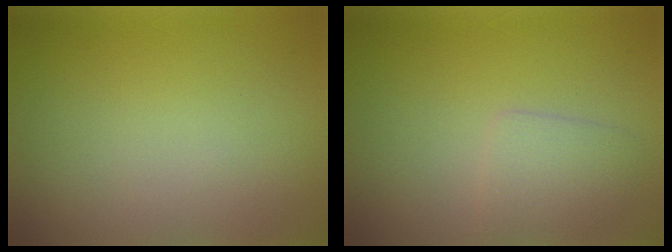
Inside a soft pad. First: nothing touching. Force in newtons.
{"total": 2.1, "press": 2.1, "slide": 0.1}